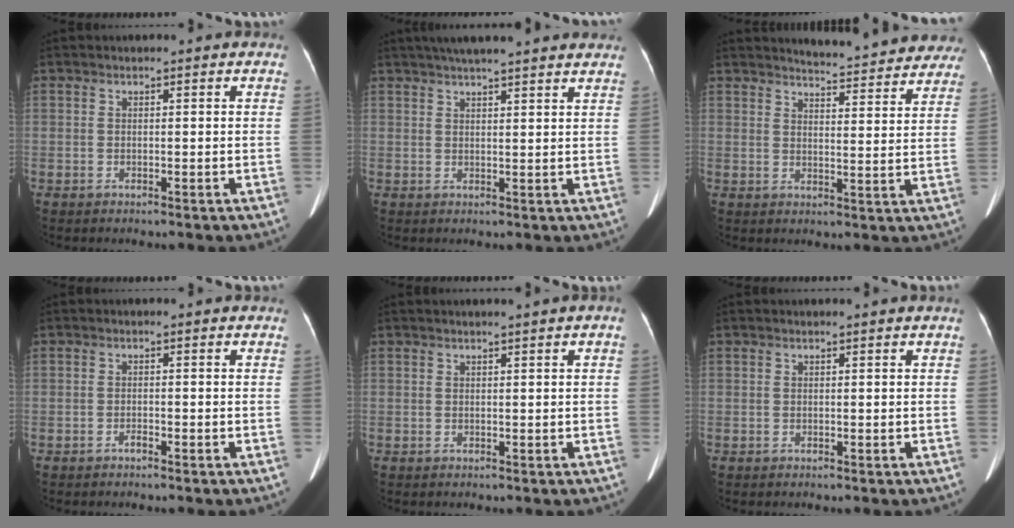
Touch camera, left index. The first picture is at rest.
{"total": 14.6, "force": [12.6, 1.1, 7.2], "torque": [-0.108, 0.043, 0.161]}
{"total": 15.3, "force": [14.5, 2.3, 4.2], "torque": [-0.035, -0.034, 0.157]}
{"total": 0.9, "force": [-0.8, 0.1, 0.3], "torque": [-0.011, -0.003, -0.014]}
{"total": 1.1, "force": [0.6, -0.3, 0.9], "torque": [-0.016, 0.001, 0.012]}
{"total": 0.0}